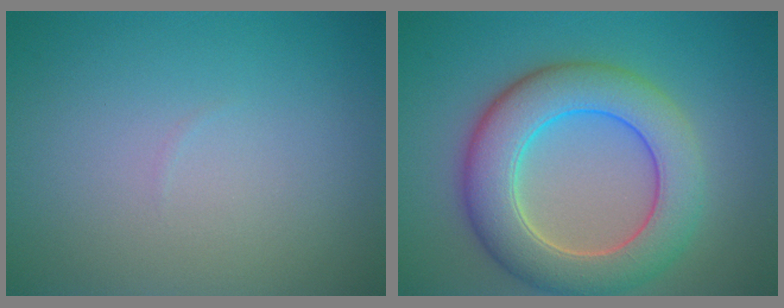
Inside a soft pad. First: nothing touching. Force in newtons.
{"total": 8.1, "press": 8.1, "slide": 0.2}